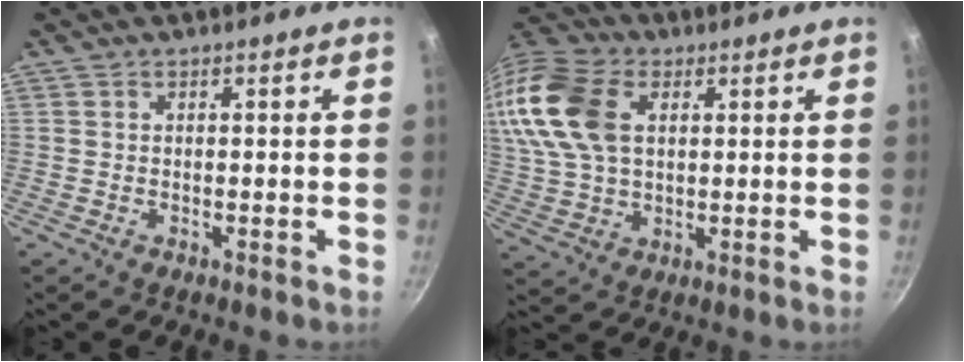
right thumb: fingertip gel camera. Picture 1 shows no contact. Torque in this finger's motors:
{"motor_torque": [-0.71, 1.91, 1.49, 0.20, 0.22]}